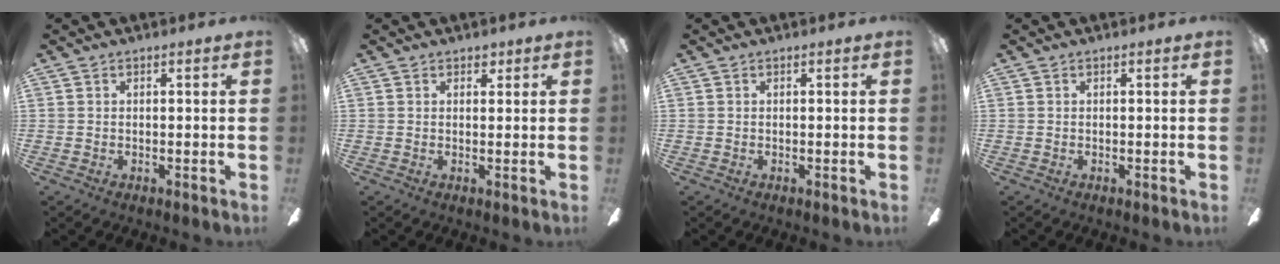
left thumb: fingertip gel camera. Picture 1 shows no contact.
{"total": 2.3, "force": [1.7, 1.4, 0.8], "torque": [-0.001, -0.003, 0.028]}
{"total": 0.0}
{"total": 0.0}